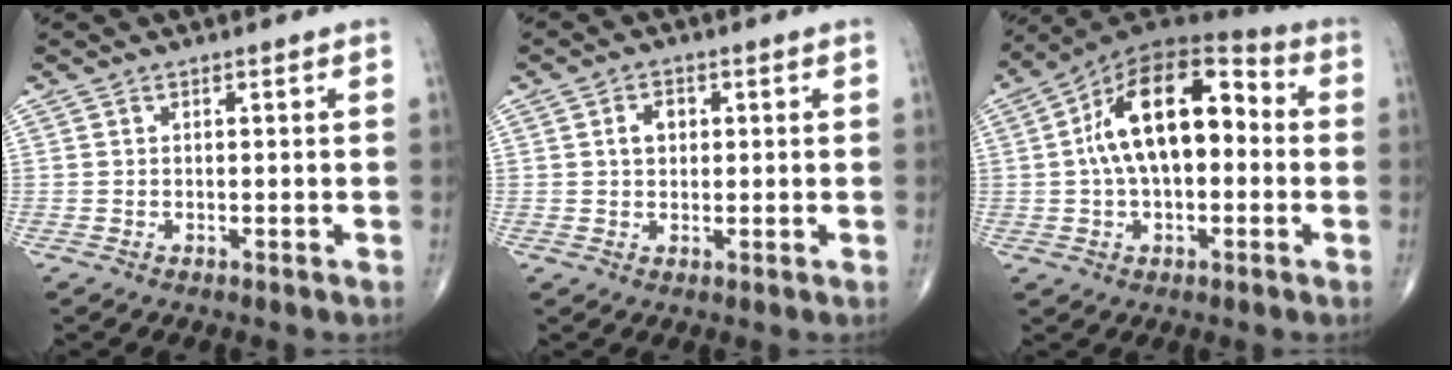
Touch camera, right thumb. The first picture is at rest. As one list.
[{"total": 3.4, "force": [0.7, 2.5, 2.2], "torque": [-0.029, 0.005, 0.011]}, {"total": 18.8, "force": [1.3, 10.3, 15.6], "torque": [-0.246, 0.043, 0.010]}]